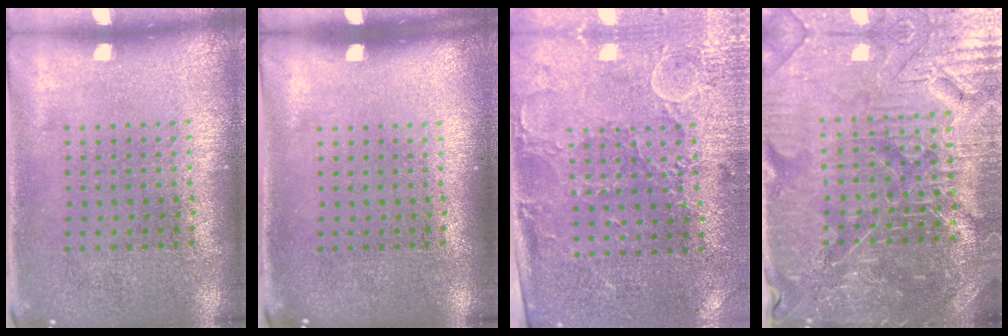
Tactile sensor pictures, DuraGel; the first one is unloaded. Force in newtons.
{"total": 0.0}
{"total": 2.9, "press": 2.5, "slide": 1.5}
{"total": 5.5, "press": 5.2, "slide": 1.9}